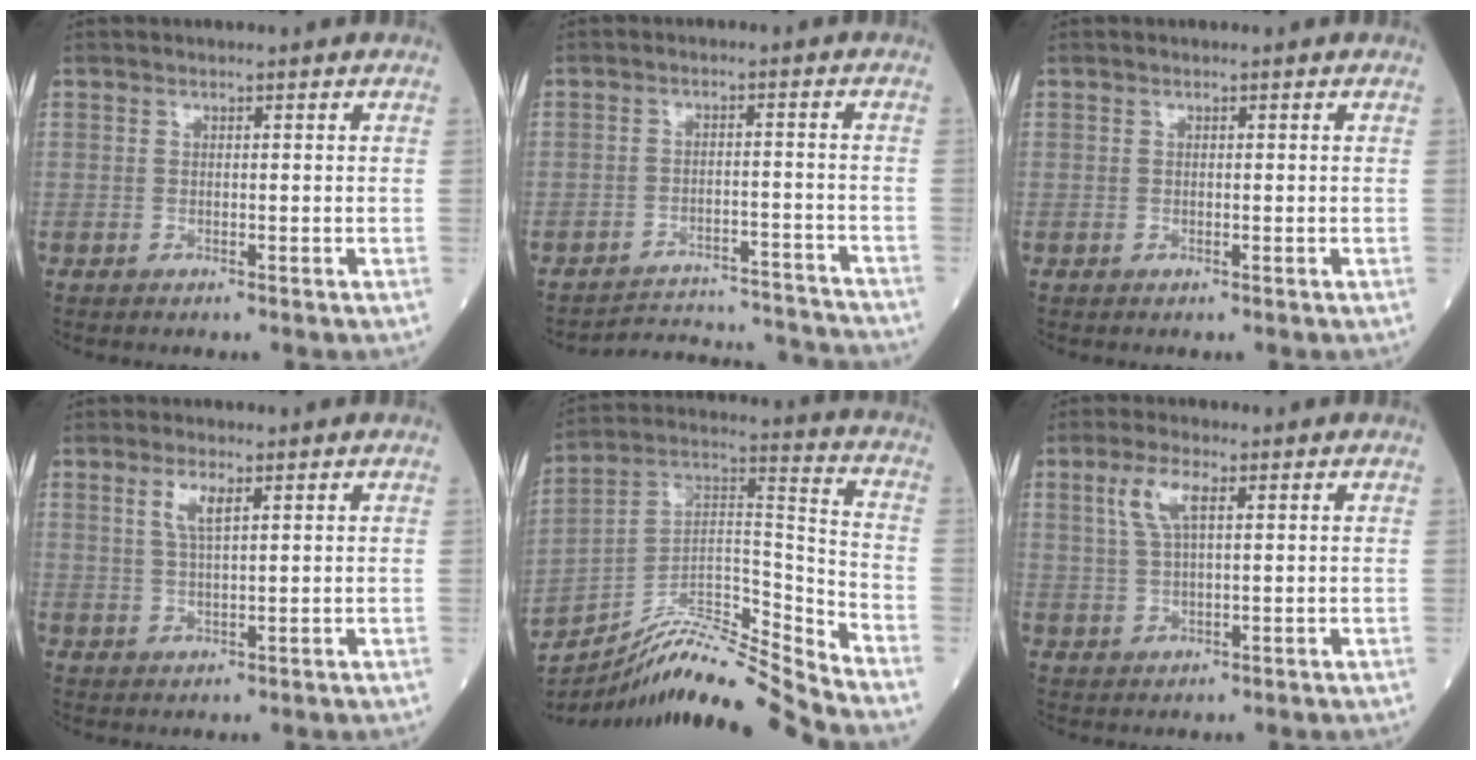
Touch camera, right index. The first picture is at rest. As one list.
[{"total": 13.6, "force": [-13.6, -0.1, 0.4], "torque": [0.002, 0.017, -0.179]}, {"total": 0.0}, {"total": 3.3, "force": [1.5, 0.5, 2.9], "torque": [-0.063, 0.001, 0.030]}, {"total": 16.5, "force": [-15.6, -1.2, 5.2], "torque": [-0.090, 0.045, -0.275]}, {"total": 4.7, "force": [1.9, 1.1, 4.1], "torque": [-0.094, 0.011, 0.042]}]